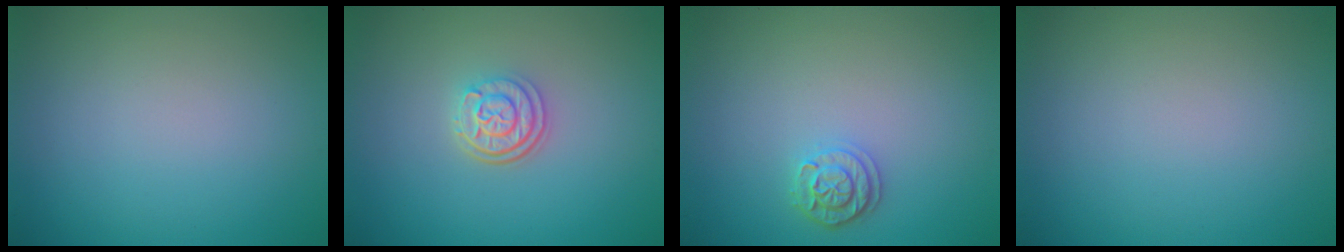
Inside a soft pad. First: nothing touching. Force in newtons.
{"total": 3.0, "press": 2.4, "slide": 1.7}
{"total": 2.0, "press": 1.9, "slide": 0.5}
{"total": 0.0}